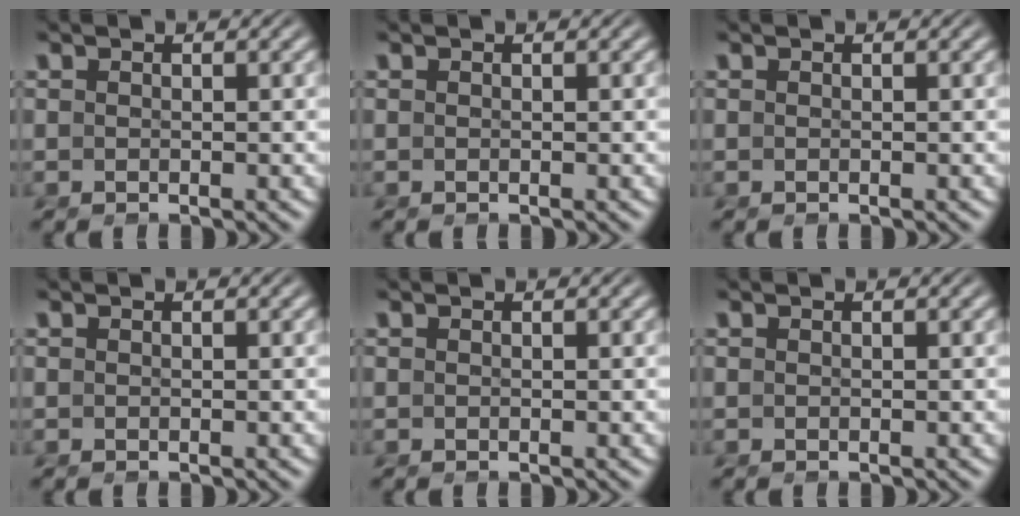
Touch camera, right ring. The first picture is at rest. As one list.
[{"total": 0.0}, {"total": 0.0}, {"total": 0.0}, {"total": 0.0}, {"total": 0.0}]